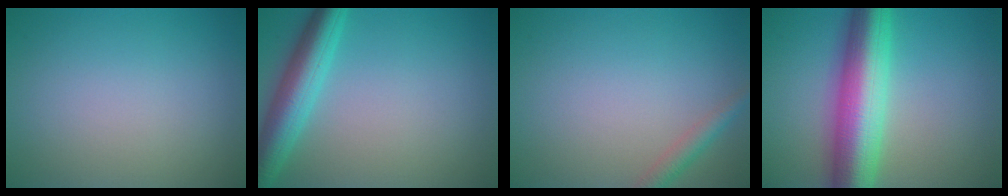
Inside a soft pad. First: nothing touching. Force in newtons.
{"total": 5.4, "press": 5.4, "slide": 0.1}
{"total": 1.8, "press": 1.8, "slide": 0.1}
{"total": 10.1, "press": 10.1, "slide": 0.1}